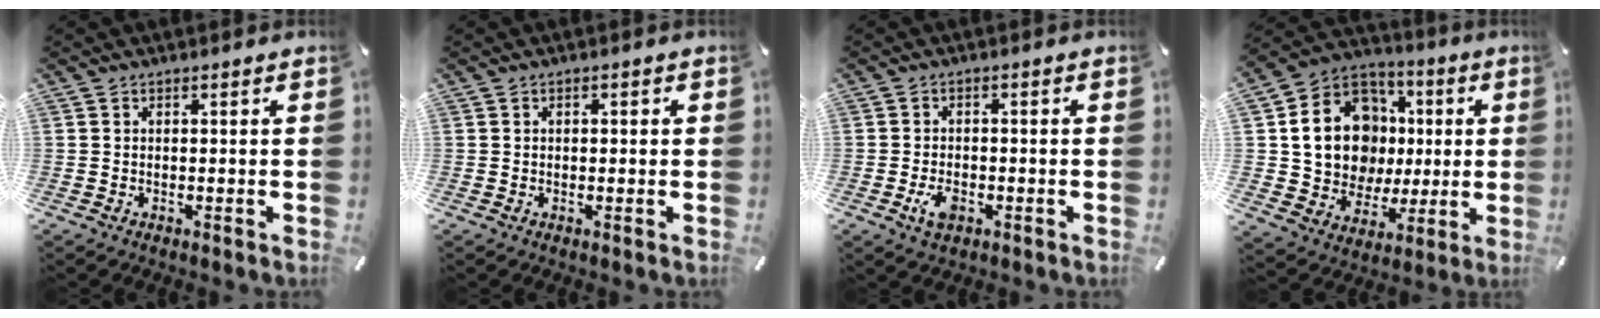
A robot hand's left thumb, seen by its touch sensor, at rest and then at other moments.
{"total": 0.8, "force": [0.0, 0.5, 0.5], "torque": [-0.010, 0.003, -0.001]}
{"total": 3.9, "force": [-1.6, 2.3, 2.6], "torque": [-0.065, 0.000, -0.032]}
{"total": 18.4, "force": [2.4, 15.3, 10.0], "torque": [-0.191, -0.006, 0.058]}